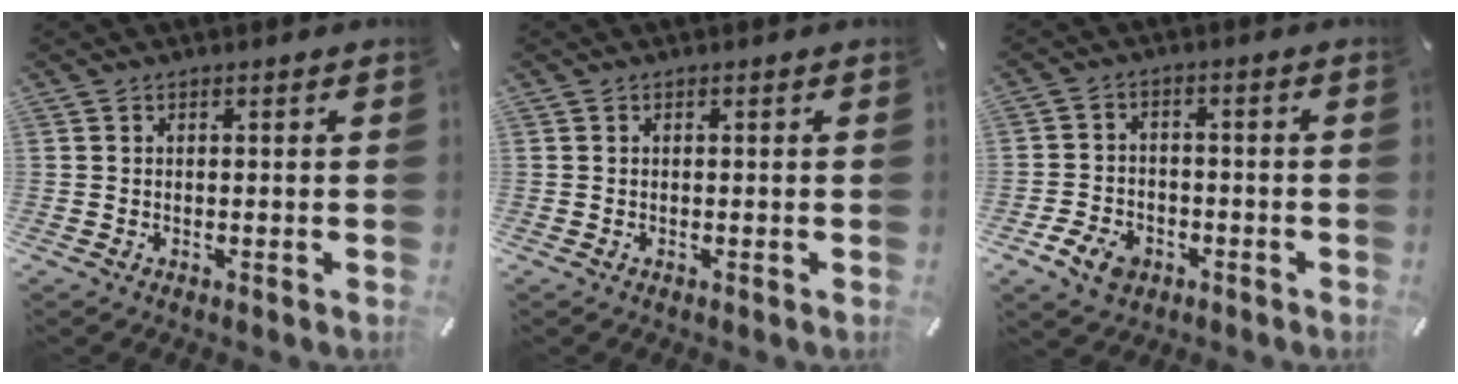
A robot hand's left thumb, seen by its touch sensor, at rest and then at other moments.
{"total": 0.0}
{"total": 6.3, "force": [-3.3, 4.6, 2.8], "torque": [-0.066, 0.014, -0.064]}